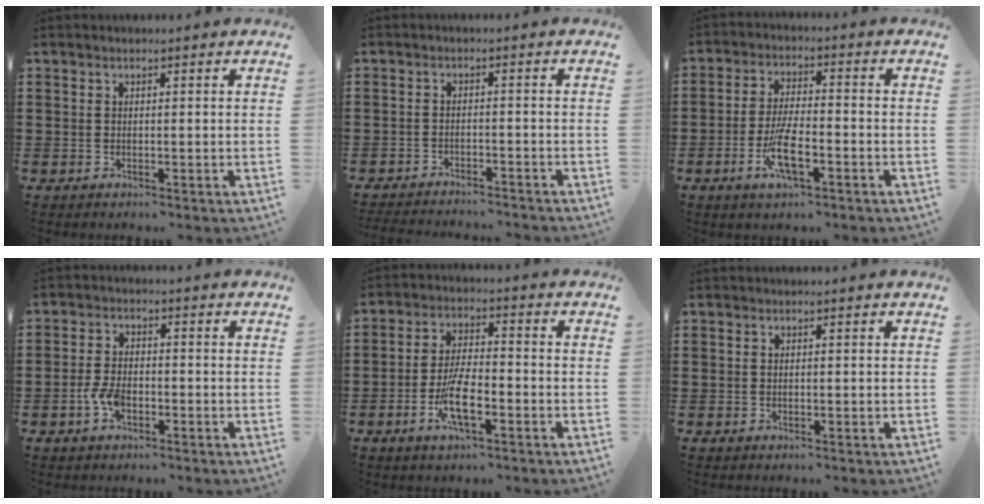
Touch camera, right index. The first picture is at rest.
{"total": 2.6, "force": [-2.6, -0.1, -0.1], "torque": [-0.002, 0.000, -0.055]}
{"total": 7.0, "force": [-2.9, 2.1, 6.0], "torque": [-0.139, -0.013, -0.058]}
{"total": 4.0, "force": [-1.6, 2.0, 3.0], "torque": [-0.076, -0.005, -0.033]}
{"total": 7.3, "force": [-2.9, 2.3, 6.2], "torque": [-0.134, -0.008, -0.056]}
{"total": 0.0}